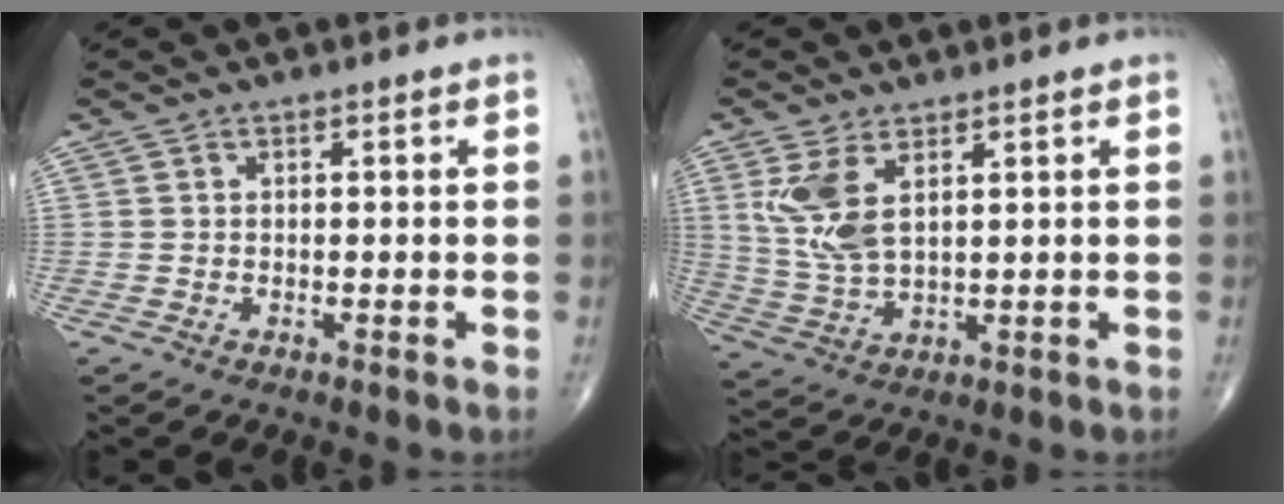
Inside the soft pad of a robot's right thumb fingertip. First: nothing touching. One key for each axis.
{"total": 8.2, "fx": 3.0, "fy": 3.7, "fz": 6.7, "tx": -0.143, "ty": -0.011, "tz": 0.072}